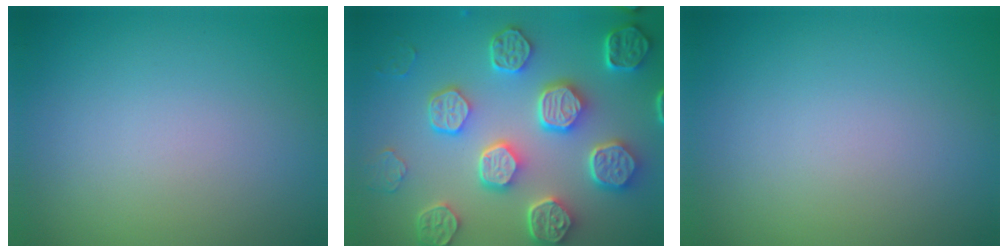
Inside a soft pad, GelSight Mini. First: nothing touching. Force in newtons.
{"total": 8.6, "press": 6.6, "slide": 5.5}
{"total": 0.0}